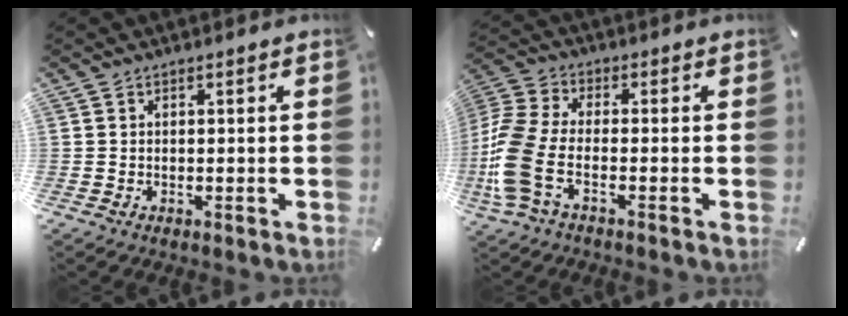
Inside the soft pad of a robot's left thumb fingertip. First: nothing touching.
{"total": 11.4, "force": [-3.7, 6.5, 8.7], "torque": [-0.210, 0.001, -0.069]}